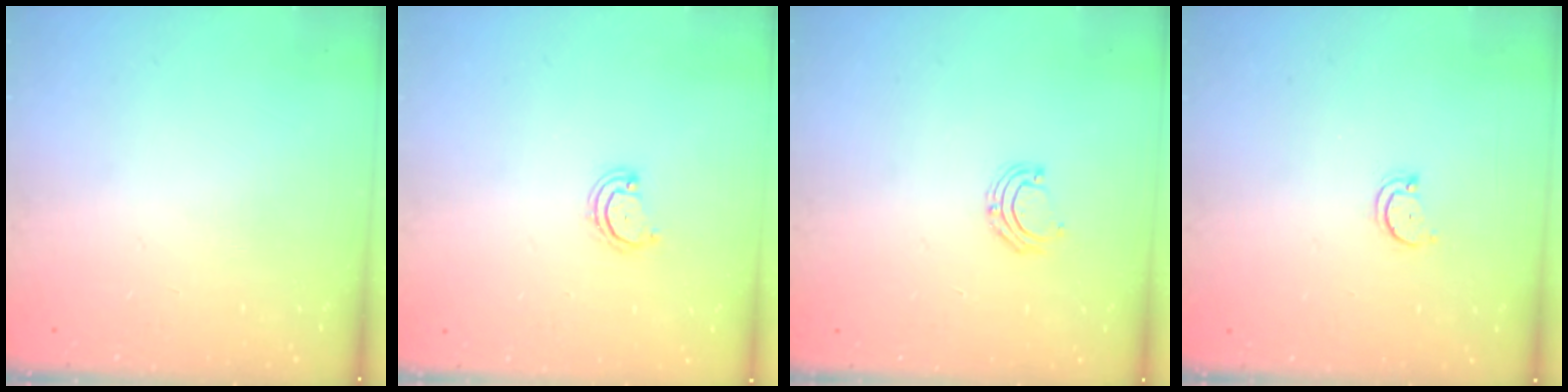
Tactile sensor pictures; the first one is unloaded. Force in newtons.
{"total": 2.8, "press": 2.8, "slide": 0.2}
{"total": 4.1, "press": 4.1, "slide": 0.4}
{"total": 2.5, "press": 2.4, "slide": 0.5}